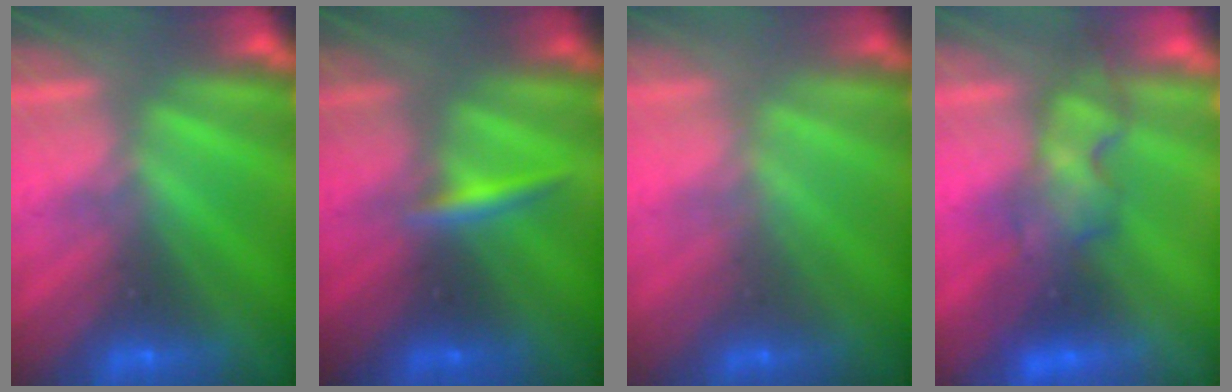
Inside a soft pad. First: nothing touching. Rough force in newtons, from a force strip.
{"total": 2.3}
{"total": 1.9}
{"total": 3.7}